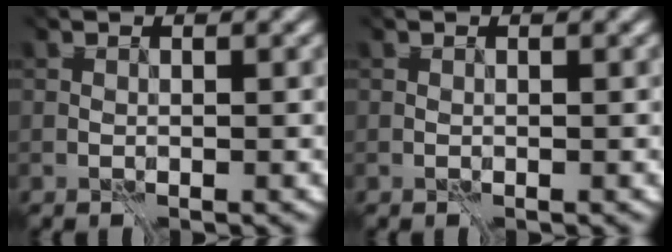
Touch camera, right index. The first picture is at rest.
{"total": 0.0}